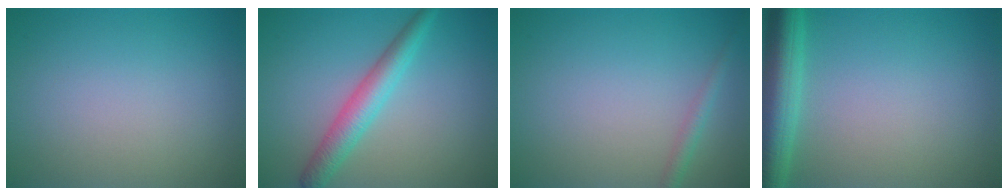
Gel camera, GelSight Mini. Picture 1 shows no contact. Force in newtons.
{"total": 3.7, "press": 3.7, "slide": 0.1}
{"total": 1.3, "press": 1.3, "slide": 0.0}
{"total": 5.3, "press": 5.3, "slide": 0.2}